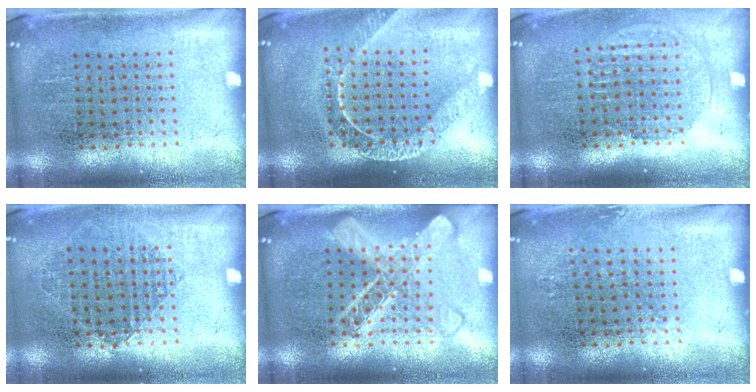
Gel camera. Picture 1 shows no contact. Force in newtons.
{"total": 1.7, "press": 1.5, "slide": 0.8}
{"total": 1.3, "press": 1.1, "slide": 0.5}
{"total": 0.9, "press": 0.8, "slide": 0.4}
{"total": 3.0, "press": 3.0, "slide": 0.4}
{"total": 0.8, "press": 0.7, "slide": 0.5}